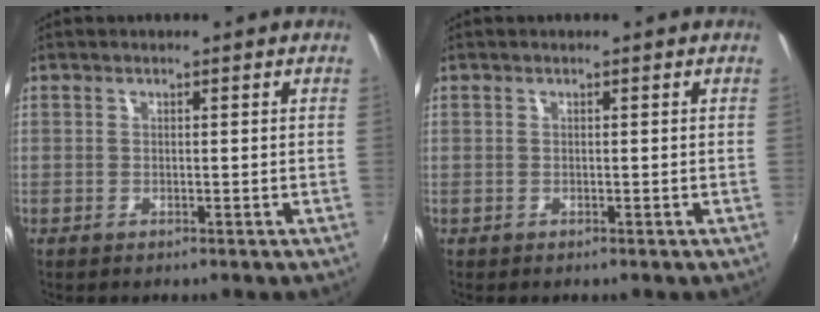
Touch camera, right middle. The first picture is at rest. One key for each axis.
{"total": 0.0}